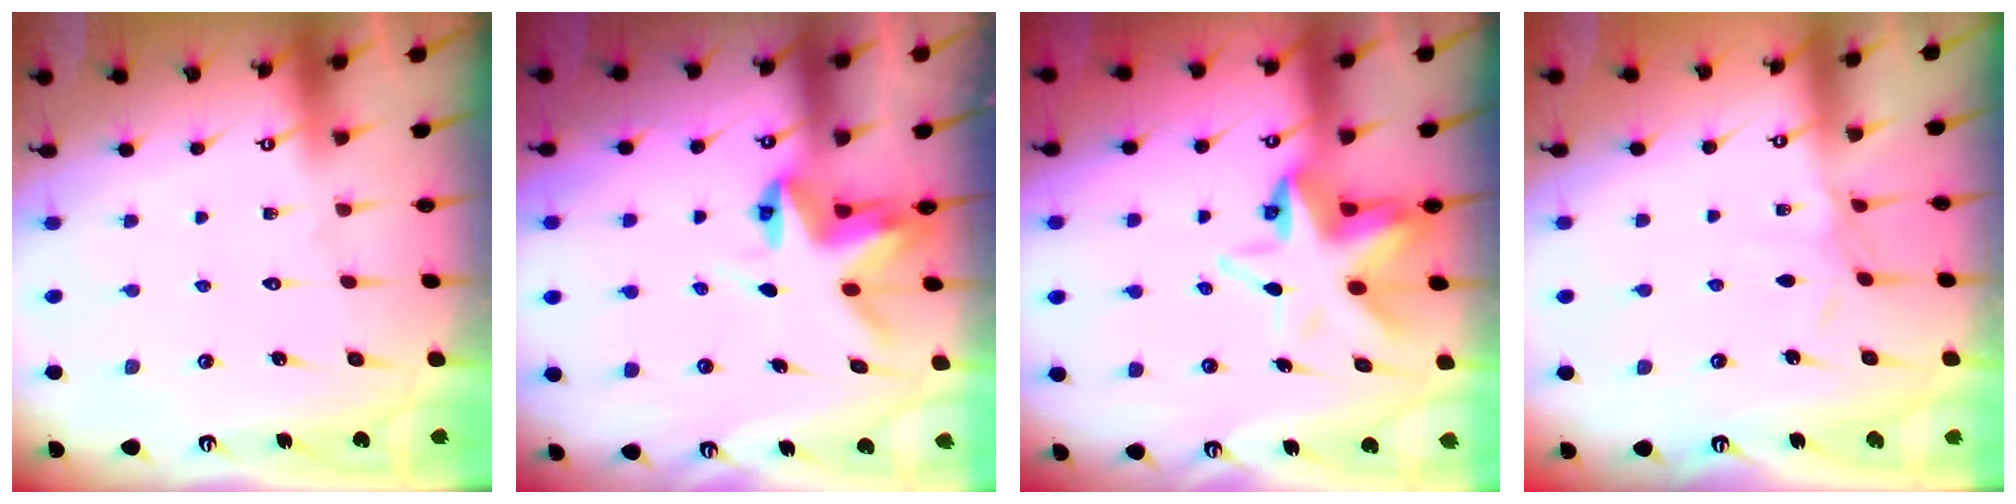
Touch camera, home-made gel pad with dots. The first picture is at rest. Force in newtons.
{"total": 5.3, "press": 5.2, "slide": 0.4}
{"total": 9.9, "press": 9.7, "slide": 1.9}
{"total": 3.3, "press": 3.3, "slide": 0.5}